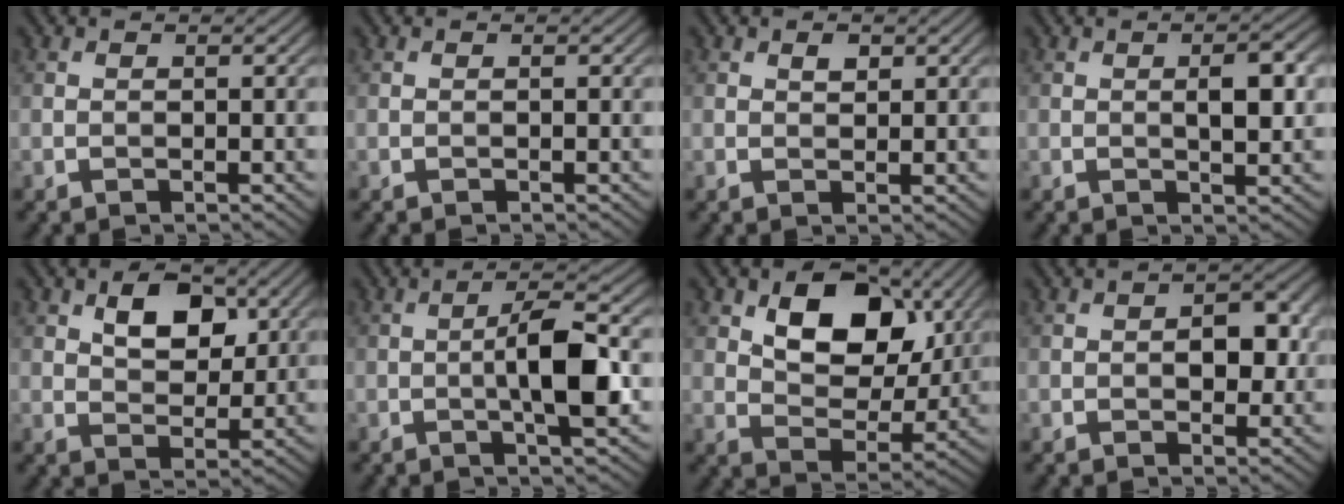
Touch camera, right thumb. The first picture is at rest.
{"total": 0.0}
{"total": 1.4, "force": [0.7, 0.9, 0.8], "torque": [-0.011, -0.001, 0.013]}
{"total": 4.0, "force": [0.5, 1.3, 3.7], "torque": [-0.063, 0.002, 0.008]}
{"total": 6.1, "force": [2.6, 3.7, 4.1], "torque": [-0.068, -0.004, 0.041]}
{"total": 7.0, "force": [-0.9, 1.5, 6.7], "torque": [-0.113, 0.011, -0.022]}
{"total": 11.3, "force": [4.4, 7.0, 7.7], "torque": [-0.130, -0.002, 0.070]}
{"total": 3.9, "force": [0.0, 2.4, 3.1], "torque": [-0.046, -0.001, -0.003]}